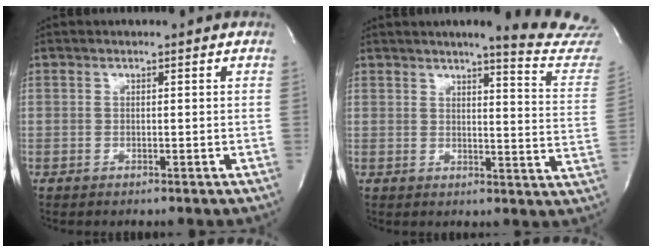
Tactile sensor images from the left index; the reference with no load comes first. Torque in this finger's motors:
{"motor_torque": [0.02, -0.46, 0.41, 0.04]}